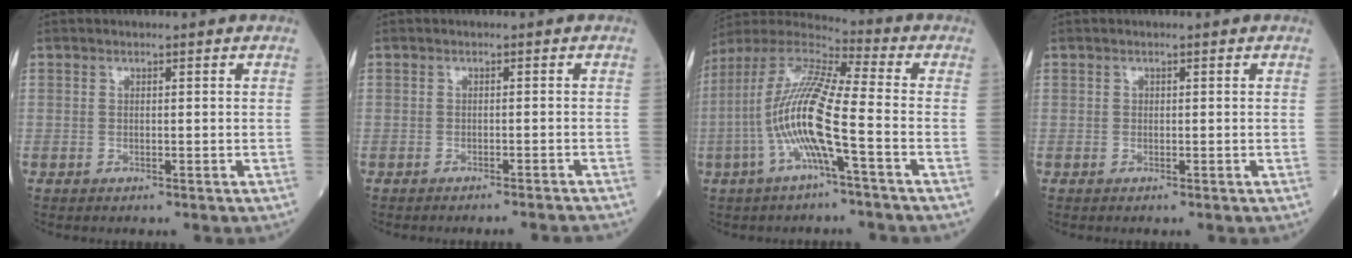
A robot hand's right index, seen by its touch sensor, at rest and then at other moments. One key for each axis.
{"total": 5.1, "fx": -4.9, "fy": -0.6, "fz": 1.1, "tx": -0.009, "ty": -0.011, "tz": -0.058}
{"total": 14.0, "fx": -3.4, "fy": 0.5, "fz": 13.6, "tx": -0.280, "ty": 0.007, "tz": -0.077}
{"total": 0.0}